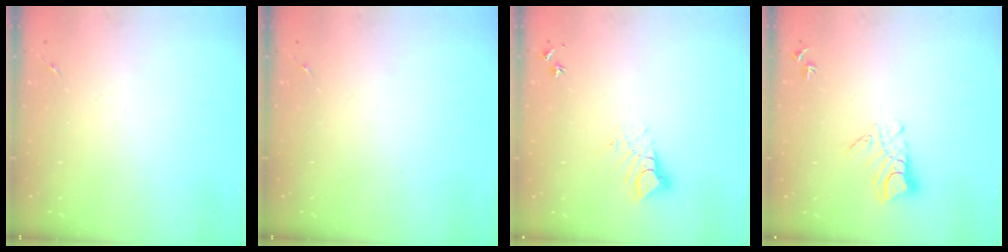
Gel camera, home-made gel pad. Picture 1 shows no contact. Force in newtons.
{"total": 0.0}
{"total": 7.7, "press": 7.7, "slide": 0.7}
{"total": 8.5, "press": 8.5, "slide": 0.9}